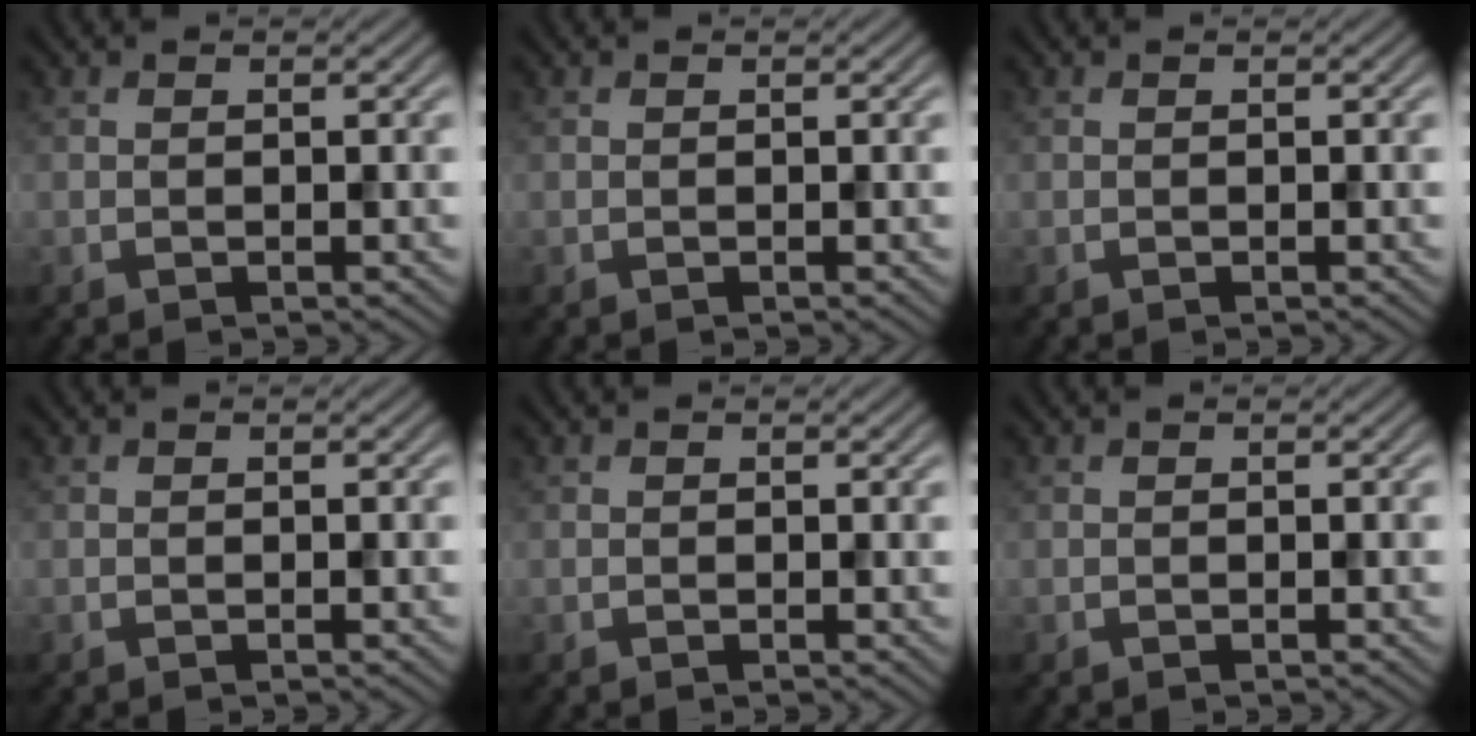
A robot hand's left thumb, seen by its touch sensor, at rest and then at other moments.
{"total": 0.0}
{"total": 0.0}
{"total": 0.0}
{"total": 0.0}
{"total": 0.0}